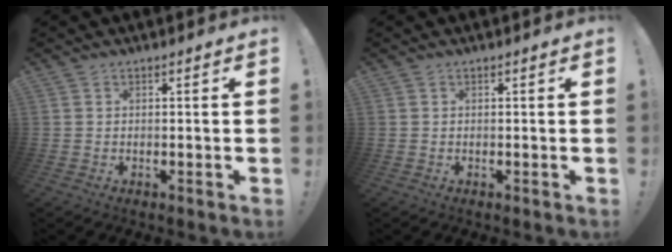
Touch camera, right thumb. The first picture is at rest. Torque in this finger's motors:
{"motor_torque": [-0.07, 0.07, 0.07, -0.08, 0.03]}